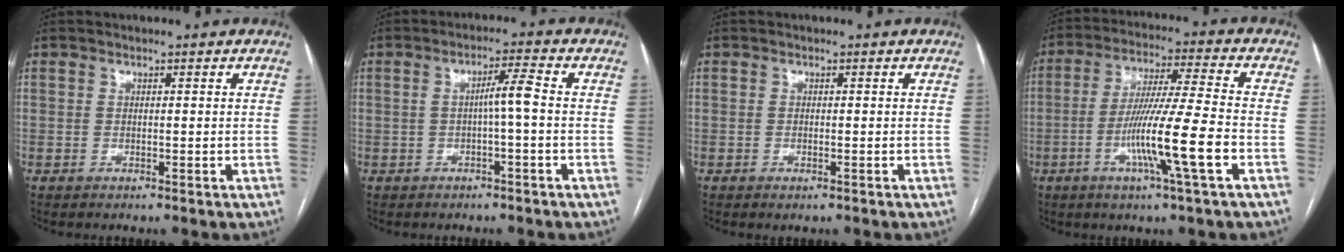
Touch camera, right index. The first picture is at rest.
{"total": 3.7, "force": [-0.4, -0.2, 3.7], "torque": [-0.066, 0.011, -0.001]}
{"total": 0.7, "force": [-0.4, 0.1, 0.6], "torque": [-0.009, -0.002, -0.005]}
{"total": 12.5, "force": [-4.1, -1.0, 11.7], "torque": [-0.221, -0.010, -0.076]}